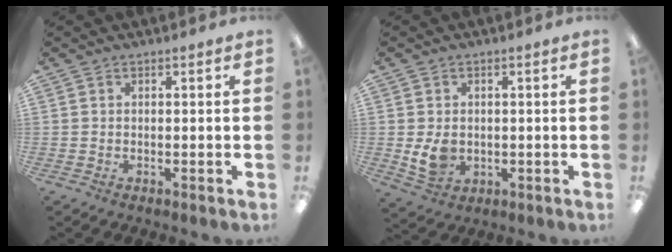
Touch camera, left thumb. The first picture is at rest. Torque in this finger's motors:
{"motor_torque": [0.09, 0.12, 0.18, -0.23, 0.15]}